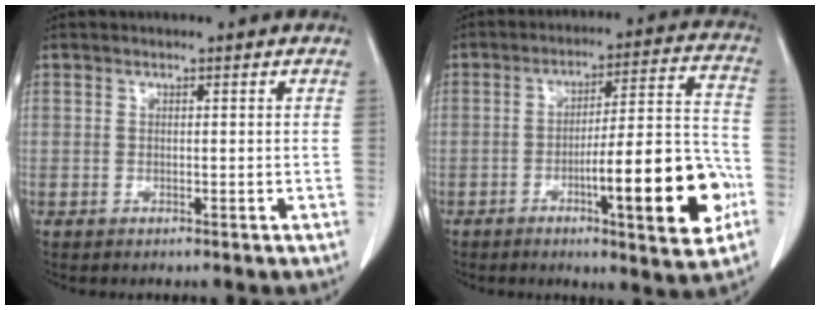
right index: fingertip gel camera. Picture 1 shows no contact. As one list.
[{"total": 16.7, "force": [-5.9, 1.9, 15.5], "torque": [-0.215, 0.010, -0.081]}]